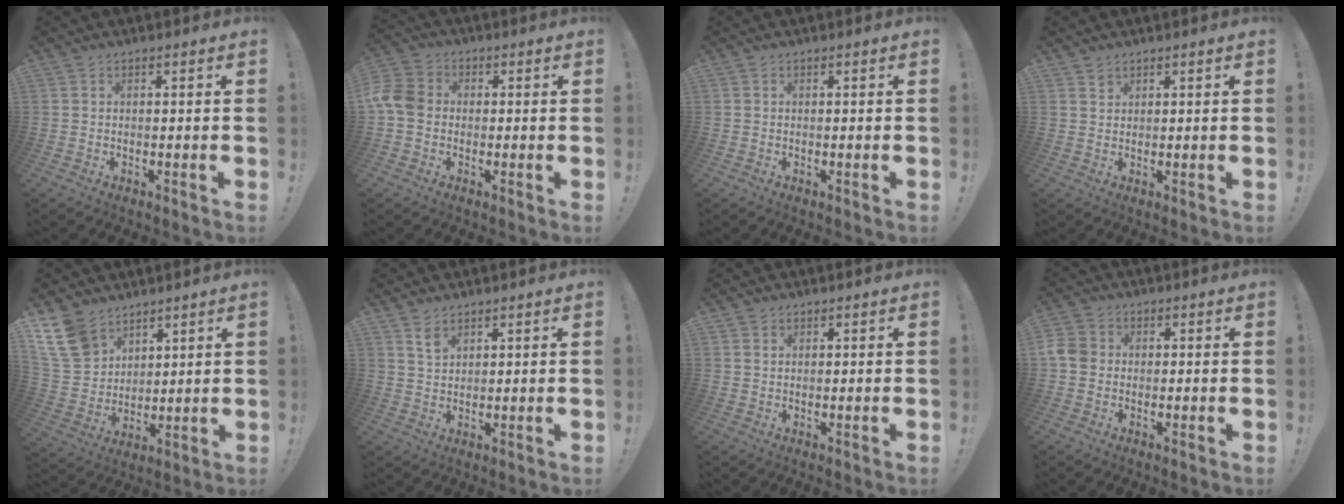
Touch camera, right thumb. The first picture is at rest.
{"total": 8.1, "force": [-0.6, 6.6, 4.7], "torque": [-0.105, 0.015, -0.009]}
{"total": 0.0}
{"total": 1.7, "force": [1.4, 0.8, 0.4], "torque": [0.001, -0.010, 0.025]}
{"total": 13.7, "force": [9.1, 8.8, 5.2], "torque": [-0.108, -0.050, 0.182]}
{"total": 3.8, "force": [2.7, 1.9, 1.8], "torque": [-0.021, -0.019, 0.047]}
{"total": 1.0, "force": [0.7, 0.6, 0.4], "torque": [-0.002, -0.002, 0.013]}
{"total": 5.4, "force": [-0.2, 4.7, 2.7], "torque": [-0.066, 0.010, -0.005]}